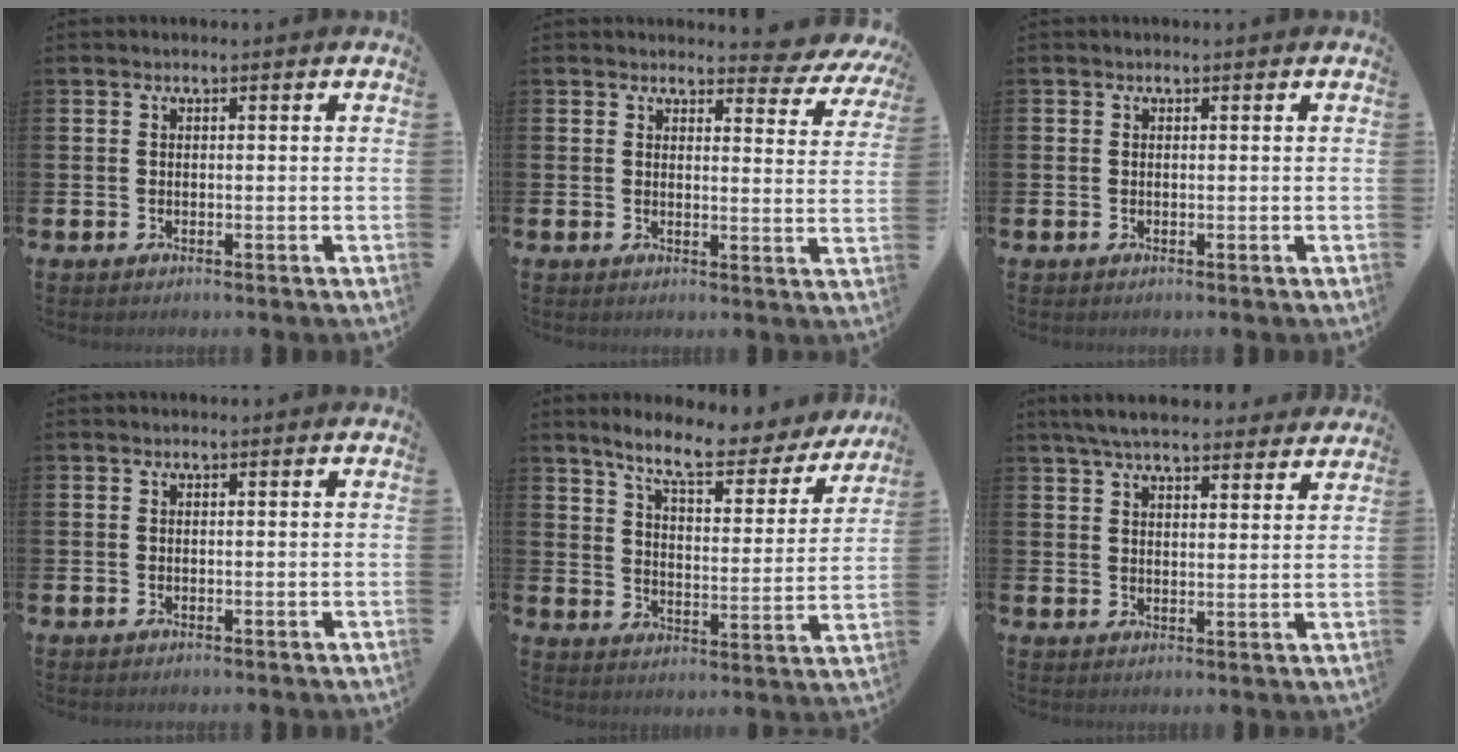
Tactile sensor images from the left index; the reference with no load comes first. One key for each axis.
{"total": 3.3, "fx": 3.0, "fy": 1.1, "fz": 0.6, "tx": -0.002, "ty": -0.028, "tz": 0.046}
{"total": 0.0}
{"total": 0.0}
{"total": 8.8, "fx": 7.8, "fy": 1.7, "fz": 3.6, "tx": -0.091, "ty": -0.050, "tz": 0.132}
{"total": 6.2, "fx": 5.8, "fy": 1.1, "fz": 1.8, "tx": -0.049, "ty": -0.022, "tz": 0.106}